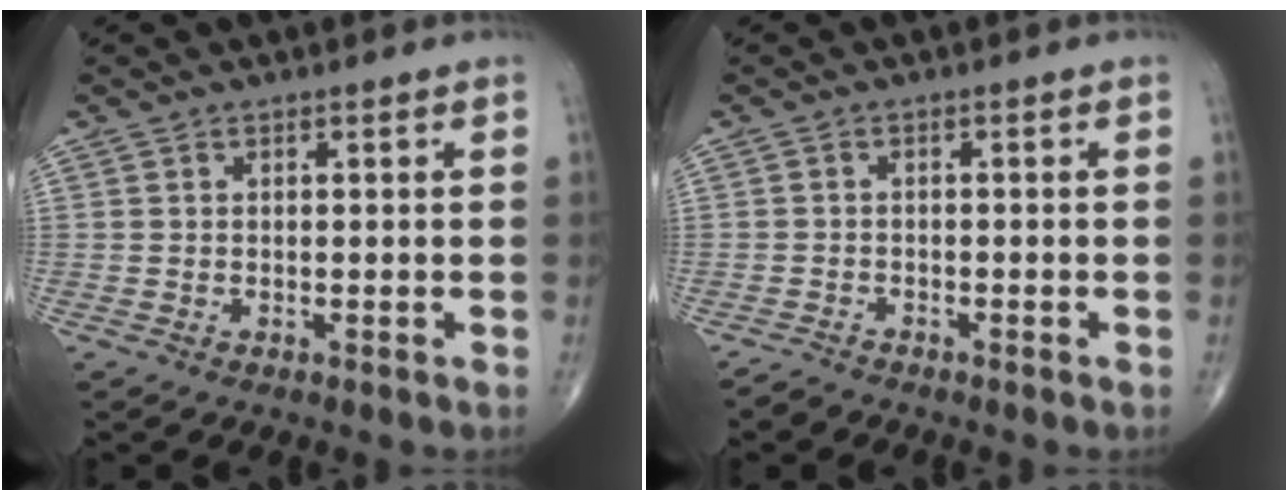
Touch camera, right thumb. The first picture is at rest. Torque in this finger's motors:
{"motor_torque": [0.38, 0.15, -0.05, -0.19, -0.01]}